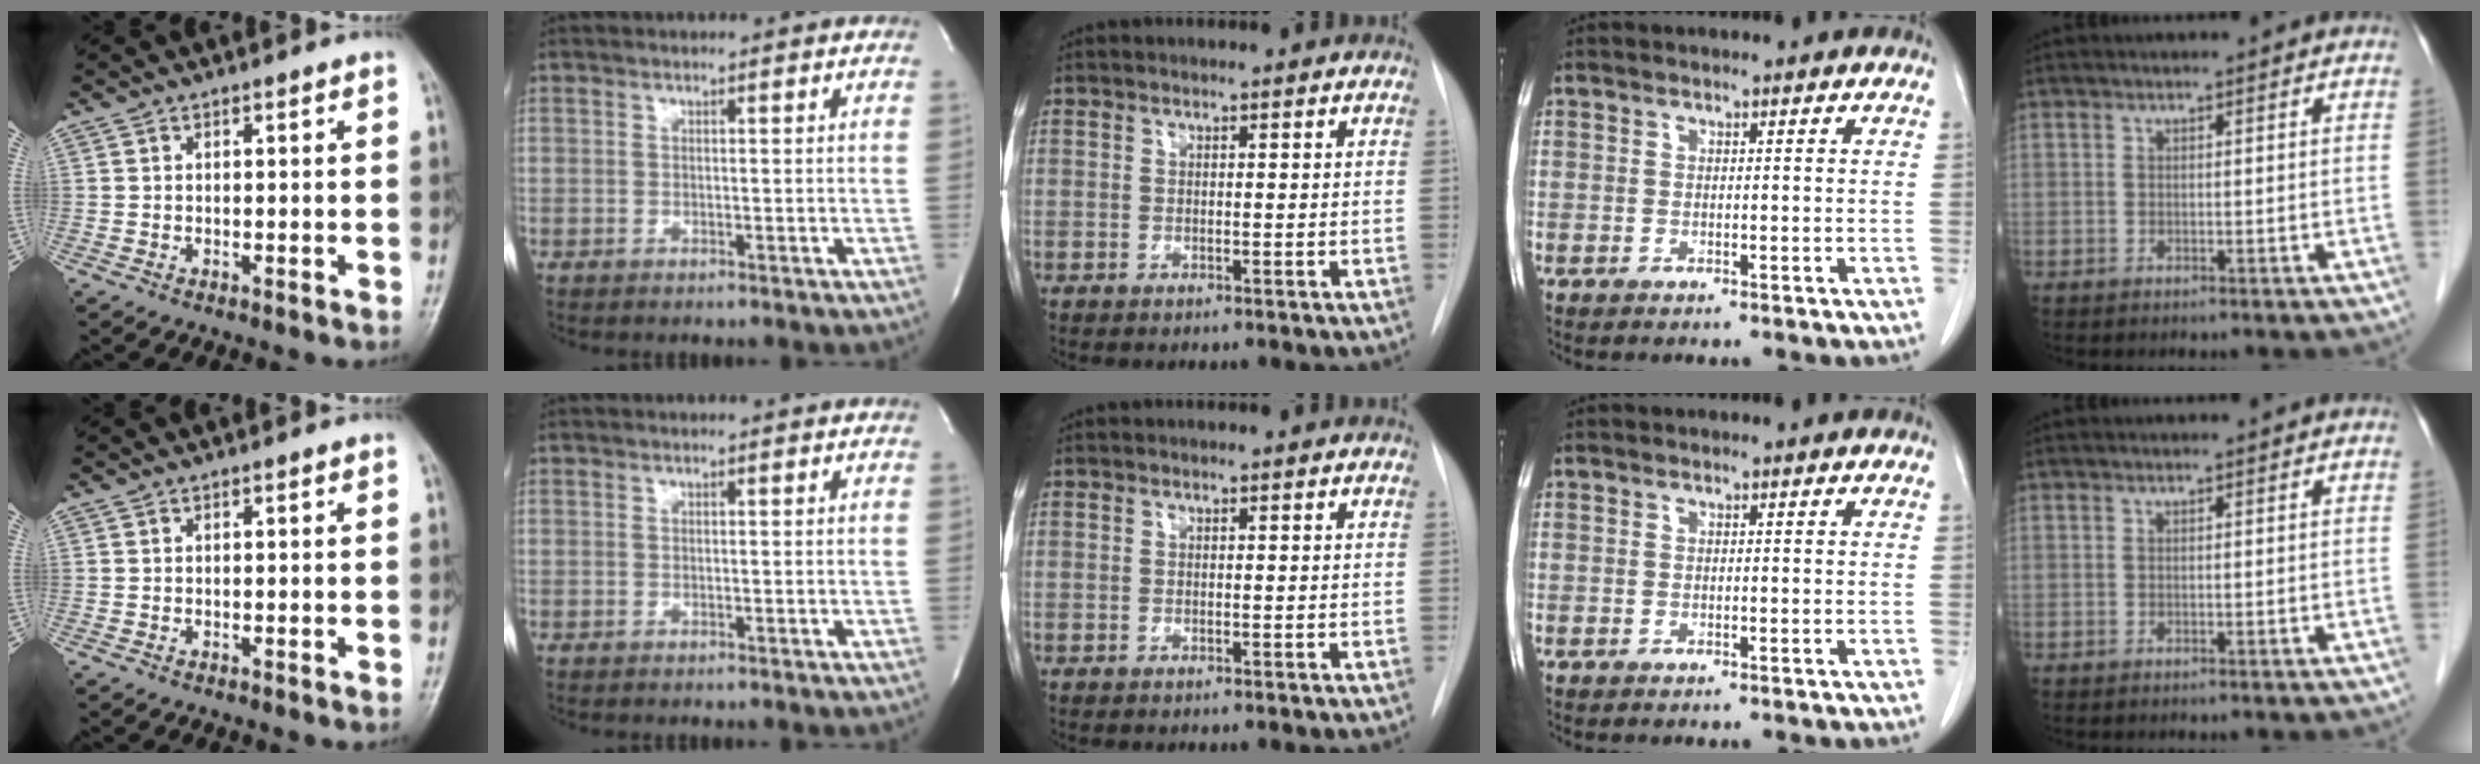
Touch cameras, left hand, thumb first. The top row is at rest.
{}